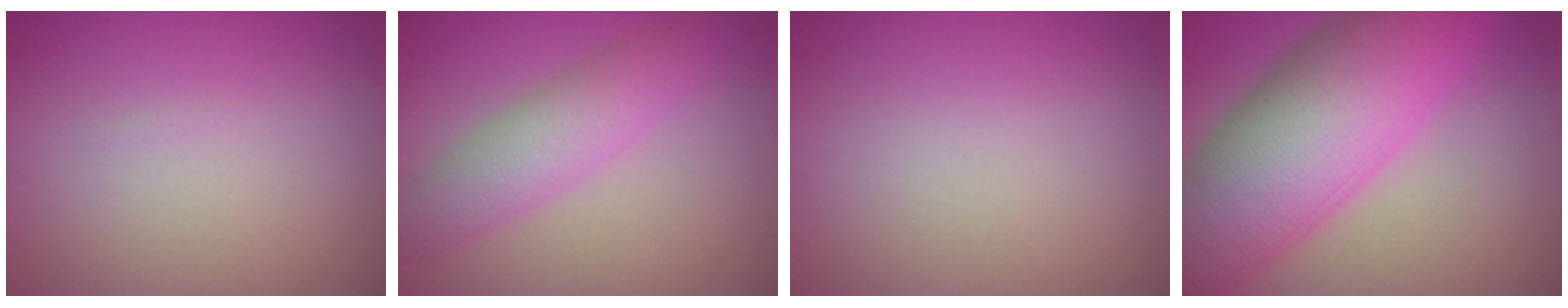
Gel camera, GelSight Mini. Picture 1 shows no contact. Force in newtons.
{"total": 4.1, "press": 4.1, "slide": 0.1}
{"total": 0.0}
{"total": 12.9, "press": 12.9, "slide": 0.1}